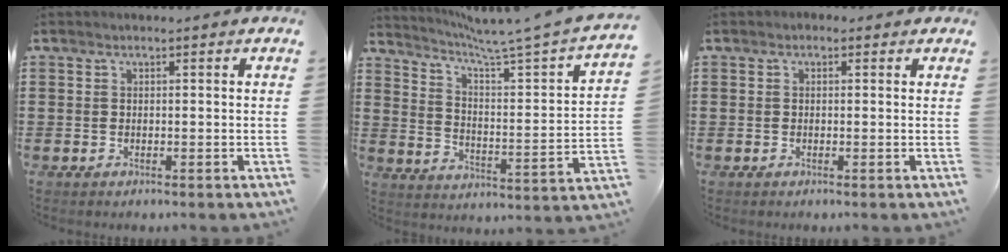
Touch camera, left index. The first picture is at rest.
{"total": 4.7, "force": [3.9, -1.1, 2.5], "torque": [-0.069, -0.049, 0.052]}
{"total": 0.8, "force": [-0.2, 0.7, 0.3], "torque": [-0.007, 0.004, -0.005]}